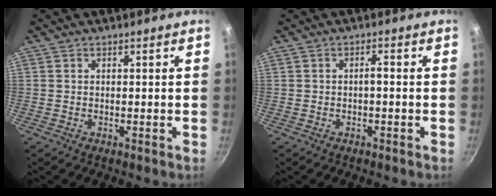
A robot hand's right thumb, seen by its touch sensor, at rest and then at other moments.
{"total": 1.4, "force": [-0.4, 0.5, 1.2], "torque": [-0.024, 0.011, -0.007]}